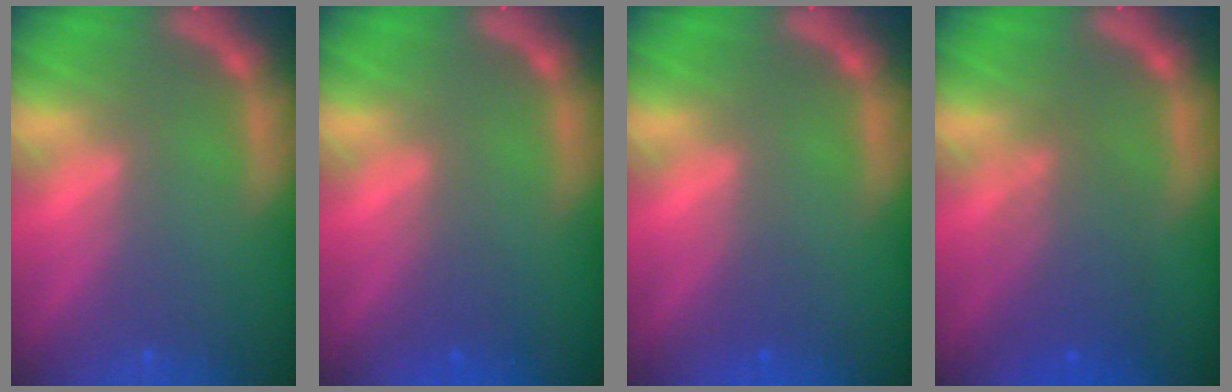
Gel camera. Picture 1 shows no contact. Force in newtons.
{"total": 1.4}
{"total": 1.0}
{"total": 4.6}